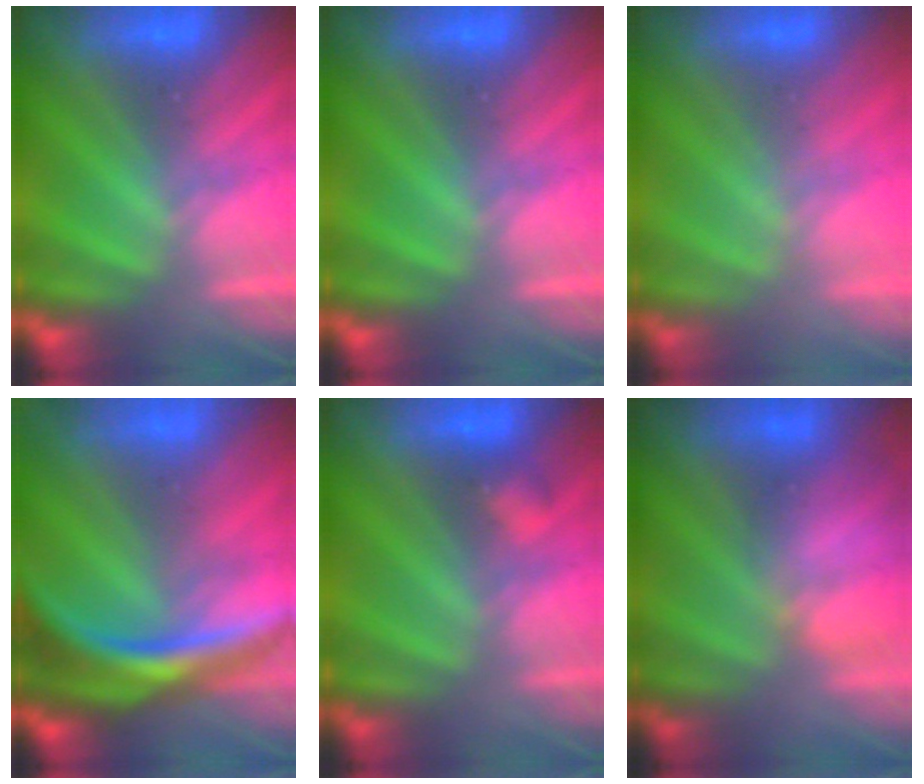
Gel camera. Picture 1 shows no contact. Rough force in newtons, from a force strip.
{"total": 0.0}
{"total": 1.9}
{"total": 7.7}
{"total": 2.2}
{"total": 4.5}